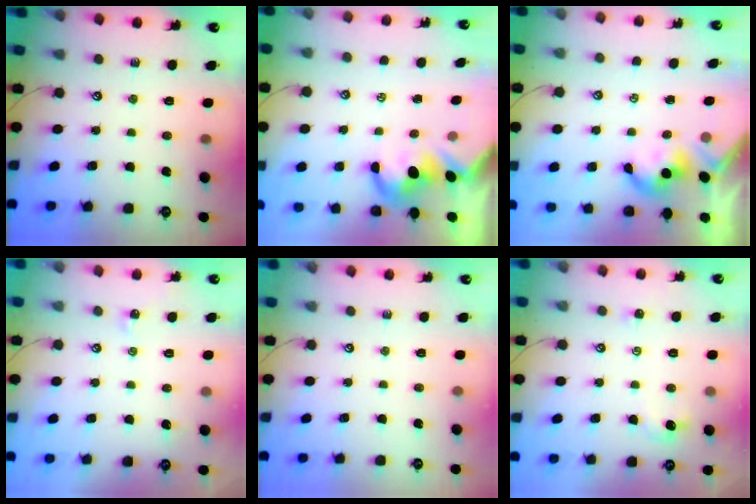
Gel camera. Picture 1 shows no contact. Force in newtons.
{"total": 3.0, "press": 2.8, "slide": 1.1}
{"total": 1.0, "press": 0.9, "slide": 0.5}
{"total": 1.3, "press": 1.2, "slide": 0.4}
{"total": 0.0}
{"total": 1.6, "press": 1.5, "slide": 0.4}